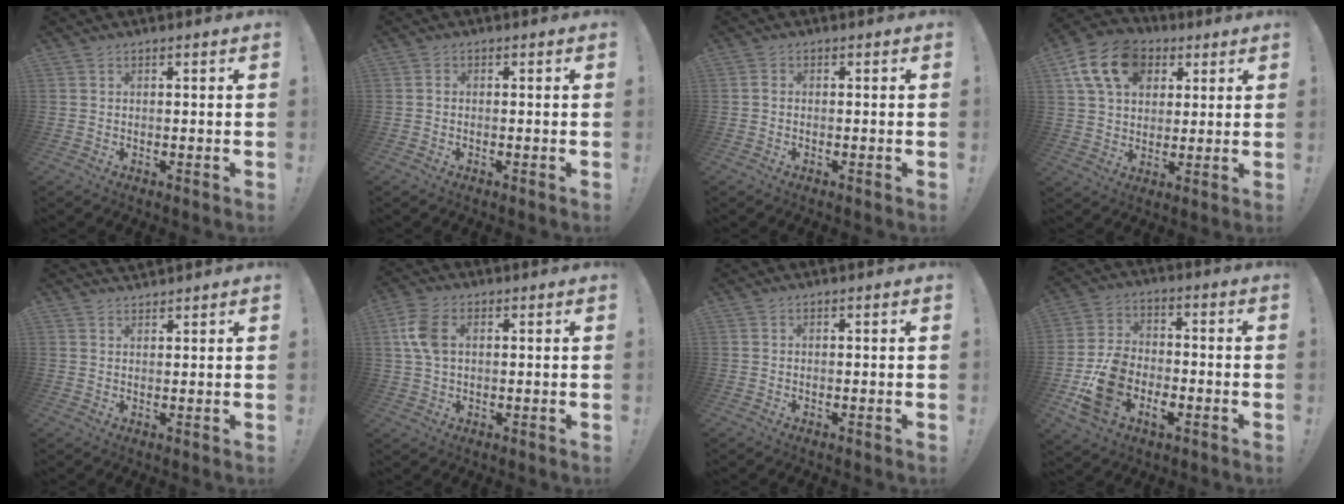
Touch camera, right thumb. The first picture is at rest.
{"total": 0.9, "force": [-0.6, 0.6, 0.3], "torque": [-0.004, 0.003, -0.011]}
{"total": 1.1, "force": [-0.6, 0.6, 0.6], "torque": [-0.010, 0.003, -0.010]}
{"total": 16.2, "force": [6.4, 11.9, 9.0], "torque": [-0.141, -0.015, 0.125]}
{"total": 2.4, "force": [2.3, 0.7, 0.2], "torque": [0.009, -0.016, 0.041]}
{"total": 8.0, "force": [1.9, 5.1, 5.9], "torque": [-0.132, 0.004, 0.033]}
{"total": 0.0}
{"total": 13.1, "force": [-5.3, 9.4, 7.4], "torque": [-0.136, 0.030, -0.093]}